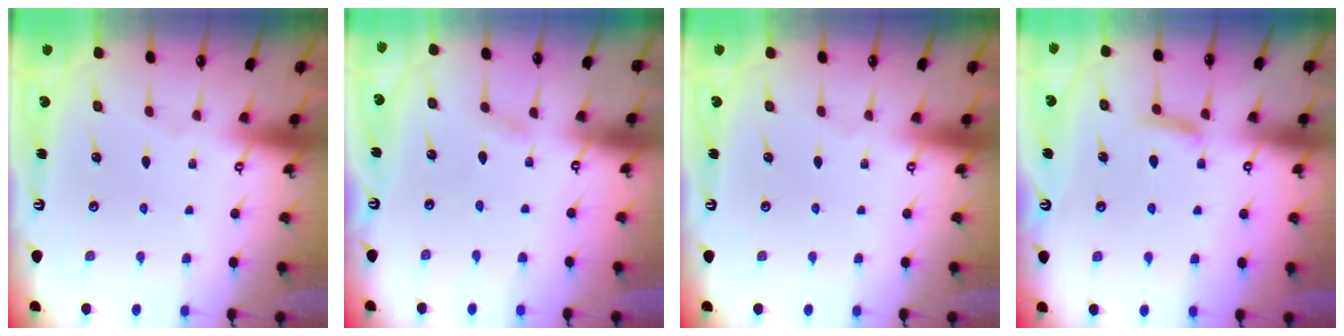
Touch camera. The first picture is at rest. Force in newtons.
{"total": 1.9, "press": 1.8, "slide": 0.2}
{"total": 0.0}
{"total": 6.9, "press": 6.8, "slide": 0.8}